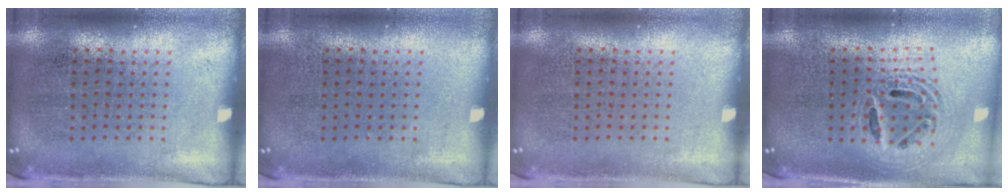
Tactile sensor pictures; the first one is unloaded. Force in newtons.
{"total": 0.0}
{"total": 0.0}
{"total": 2.0, "press": 1.6, "slide": 1.3}